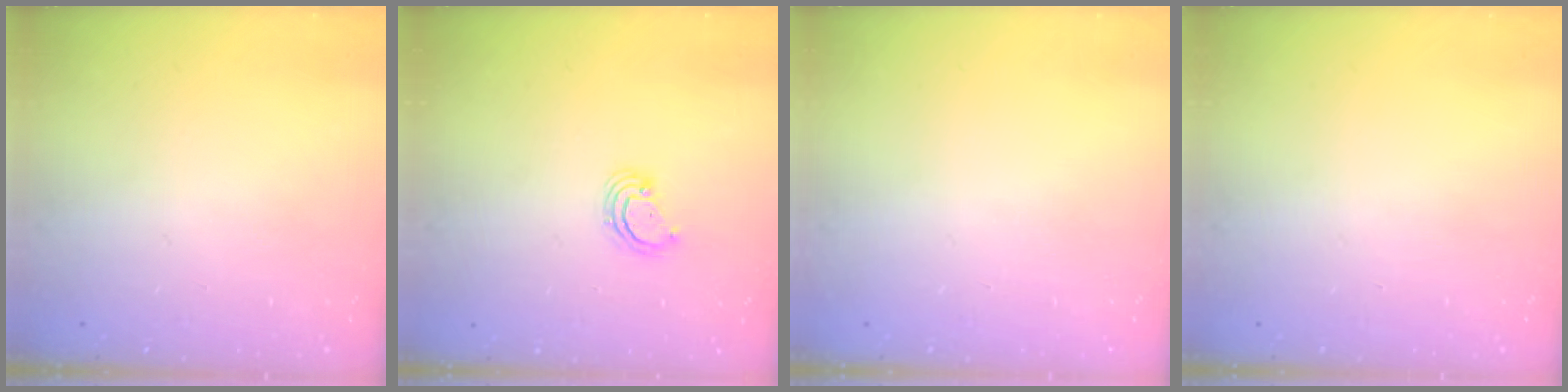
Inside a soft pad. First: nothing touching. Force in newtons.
{"total": 3.3, "press": 3.3, "slide": 0.2}
{"total": 0.0}
{"total": 0.0}